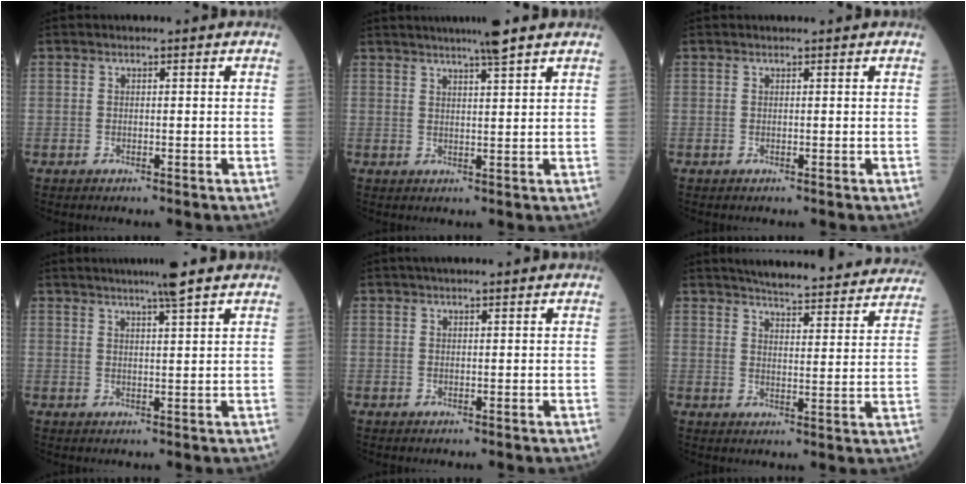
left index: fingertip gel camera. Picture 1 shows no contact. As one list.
[{"total": 5.6, "force": [4.5, -0.6, 3.2], "torque": [-0.052, 0.014, 0.071]}, {"total": 1.0, "force": [1.0, 0.0, 0.2], "torque": [-0.004, 0.010, 0.015]}, {"total": 5.1, "force": [4.1, -0.8, 3.0], "torque": [-0.048, 0.011, 0.065]}, {"total": 3.9, "force": [3.2, 0.5, 2.1], "torque": [-0.023, 0.027, 0.048]}, {"total": 25.2, "force": [23.3, 3.5, 8.9], "torque": [-0.120, -0.039, 0.279]}]